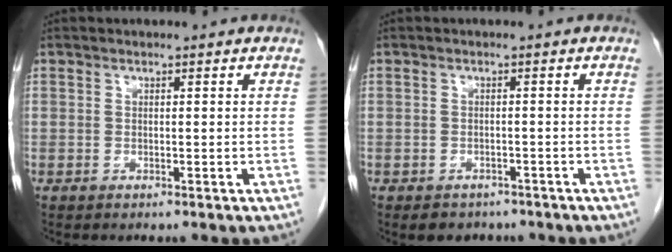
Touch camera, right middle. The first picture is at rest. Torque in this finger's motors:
{"motor_torque": [0.36, -0.24, 0.00, 0.00]}